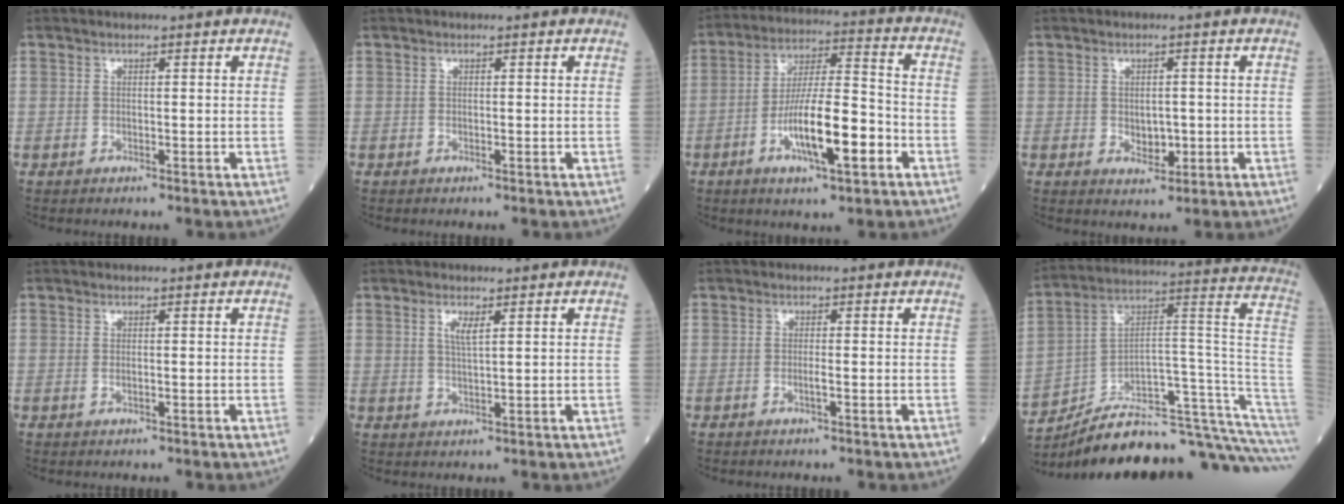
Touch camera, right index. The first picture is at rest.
{"total": 0.0}
{"total": 12.8, "force": [-4.7, 2.4, 11.6], "torque": [-0.211, 0.003, -0.080]}
{"total": 2.9, "force": [-0.4, 1.9, 2.1], "torque": [-0.027, -0.001, 0.001]}
{"total": 0.6, "force": [-0.1, 0.2, 0.5], "torque": [-0.013, -0.002, 0.000]}
{"total": 2.5, "force": [1.1, 0.3, 2.2], "torque": [-0.050, -0.002, 0.022]}
{"total": 0.9, "force": [-0.4, 0.0, 0.8], "torque": [-0.020, 0.000, -0.007]}
{"total": 22.8, "force": [-19.1, 0.8, 12.5], "torque": [-0.107, 0.054, -0.289]}